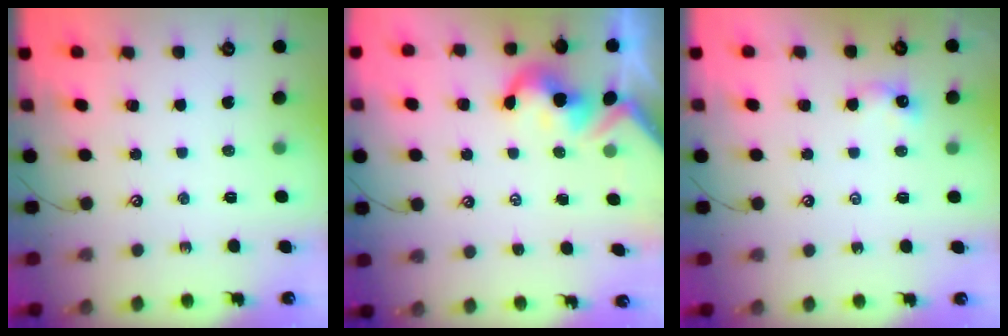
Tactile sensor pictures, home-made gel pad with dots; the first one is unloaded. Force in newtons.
{"total": 2.4, "press": 2.4, "slide": 0.3}
{"total": 5.2, "press": 5.1, "slide": 0.6}